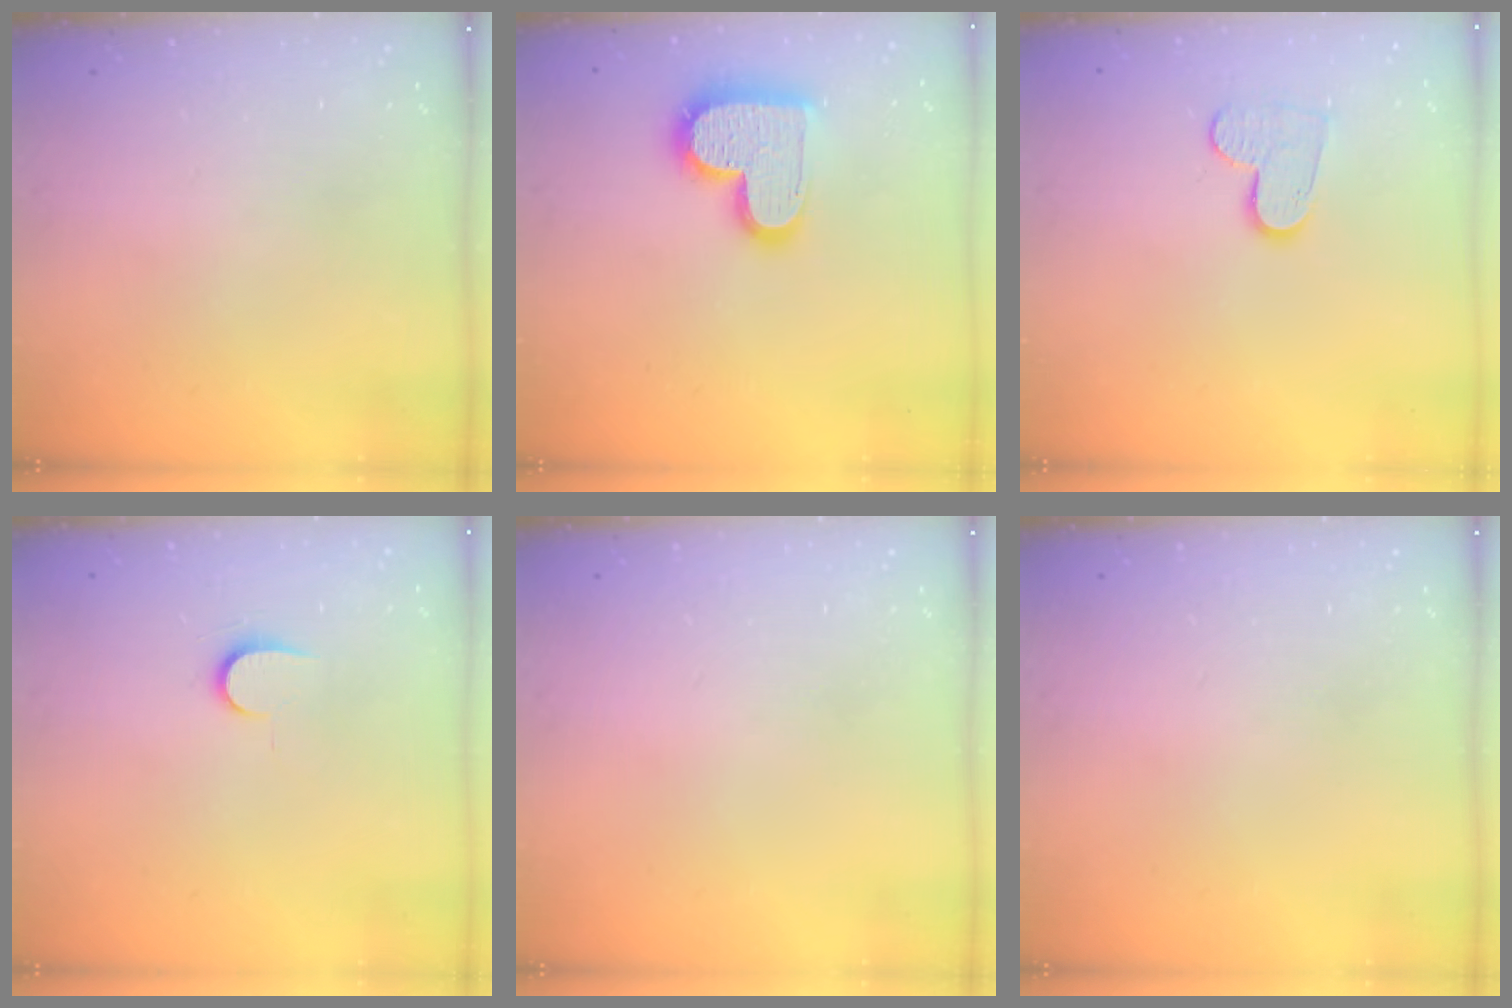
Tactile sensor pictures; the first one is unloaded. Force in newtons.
{"total": 16.0, "press": 16.0, "slide": 1.1}
{"total": 8.9, "press": 8.9, "slide": 0.7}
{"total": 6.9, "press": 6.9, "slide": 0.8}
{"total": 0.0}
{"total": 0.0}